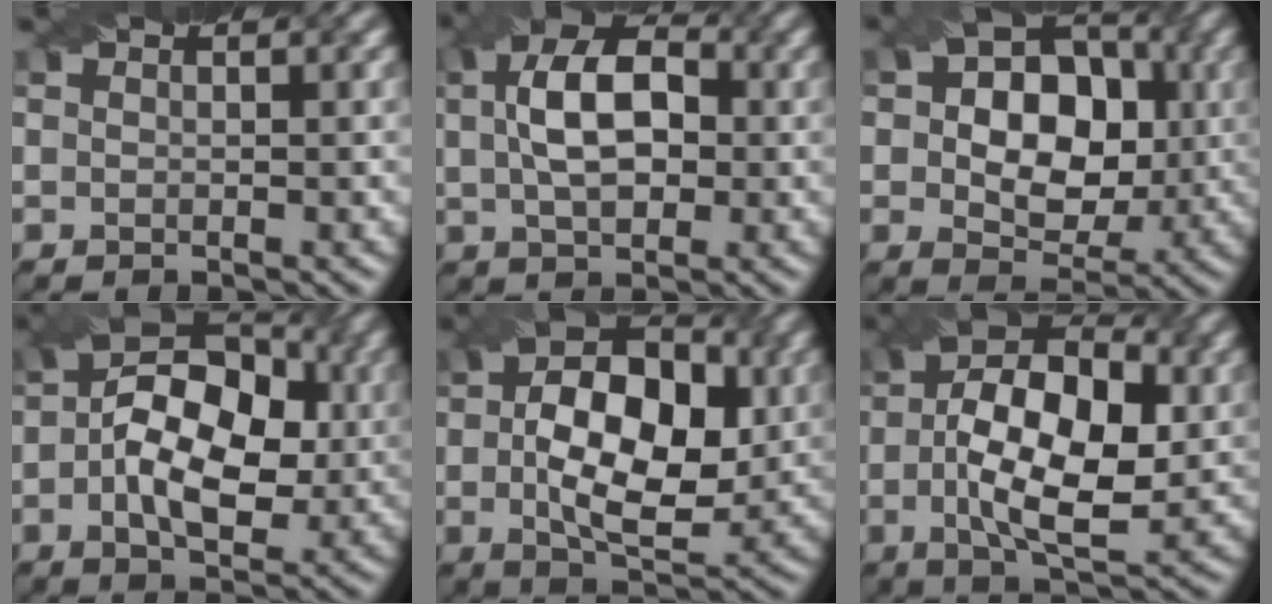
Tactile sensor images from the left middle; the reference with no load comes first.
{"total": 7.6, "force": [1.1, 4.4, 6.1], "torque": [-0.109, 0.018, 0.012]}
{"total": 9.6, "force": [0.8, 7.1, 6.4], "torque": [-0.083, 0.006, 0.008]}
{"total": 10.2, "force": [0.0, 6.1, 8.2], "torque": [-0.125, 0.010, -0.003]}
{"total": 10.4, "force": [0.4, 5.8, 8.7], "torque": [-0.138, 0.007, 0.000]}
{"total": 10.6, "force": [-0.3, 5.2, 9.3], "torque": [-0.165, 0.004, -0.009]}